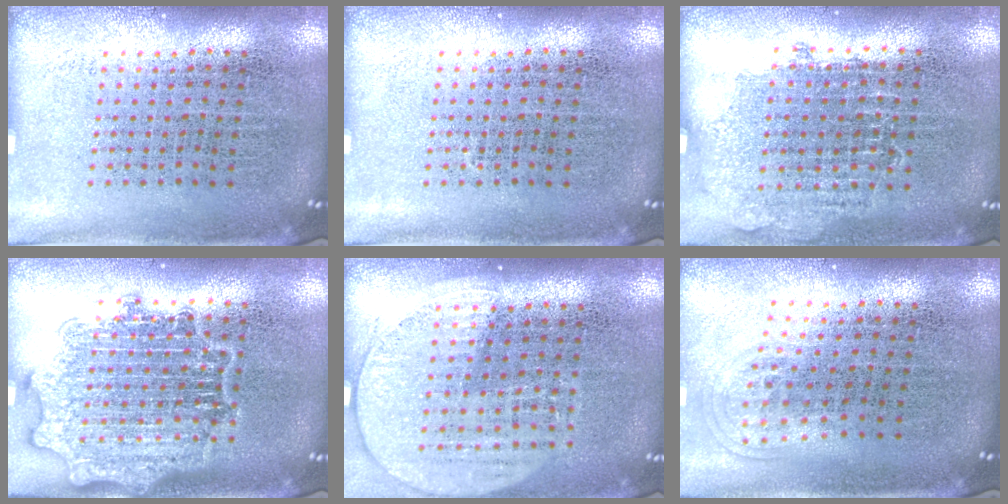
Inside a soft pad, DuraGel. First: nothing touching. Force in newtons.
{"total": 0.0}
{"total": 0.8, "press": 0.7, "slide": 0.3}
{"total": 2.7, "press": 2.7, "slide": 0.4}
{"total": 1.5, "press": 1.4, "slide": 0.5}
{"total": 1.0, "press": 0.7, "slide": 0.8}